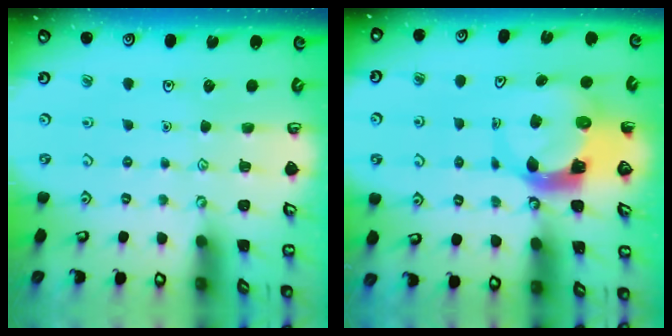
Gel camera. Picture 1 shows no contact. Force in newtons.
{"total": 5.4, "press": 5.4, "slide": 0.8}